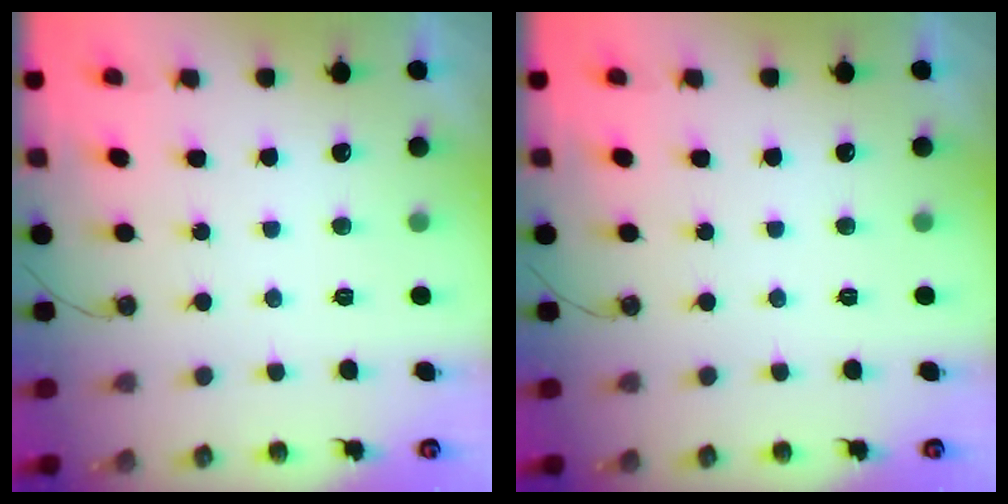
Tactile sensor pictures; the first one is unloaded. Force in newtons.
{"total": 0.0}